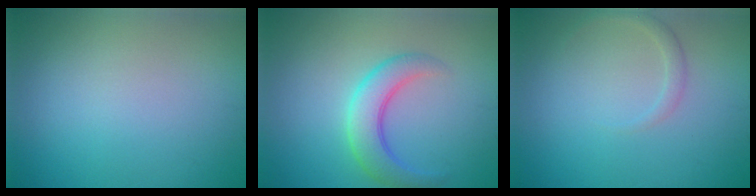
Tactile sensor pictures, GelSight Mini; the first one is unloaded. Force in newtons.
{"total": 4.0, "press": 4.0, "slide": 0.0}
{"total": 1.2, "press": 1.2, "slide": 0.1}